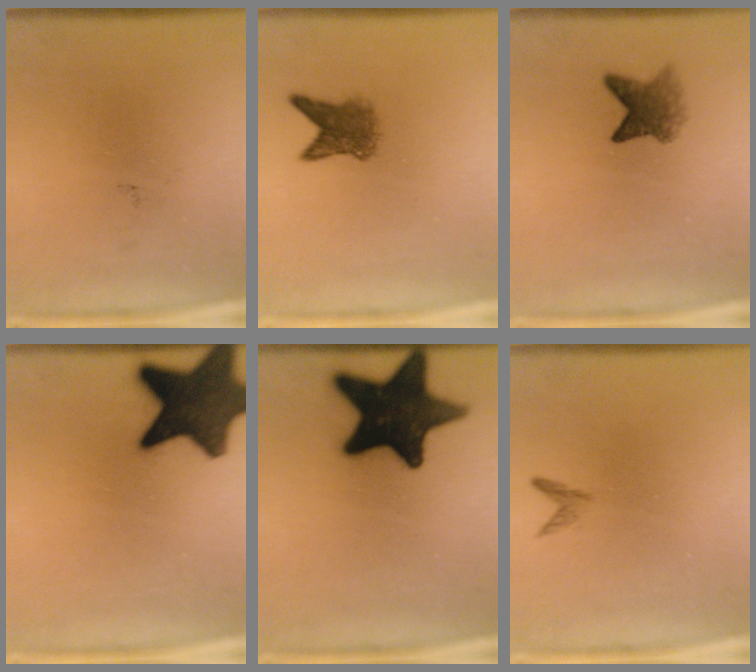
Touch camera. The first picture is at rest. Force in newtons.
{"total": 4.2}
{"total": 4.1}
{"total": 16.3}
{"total": 19.1}
{"total": 0.8}